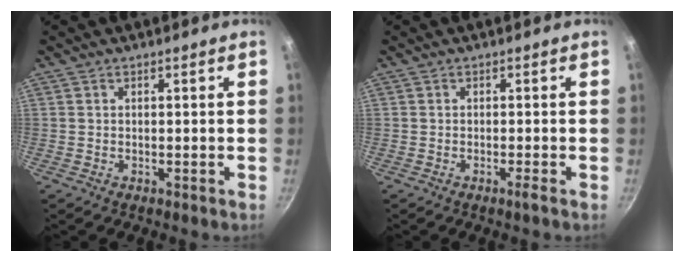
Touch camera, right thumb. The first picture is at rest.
{"total": 1.0, "force": [-0.6, -0.2, 0.8], "torque": [-0.024, 0.001, -0.010]}